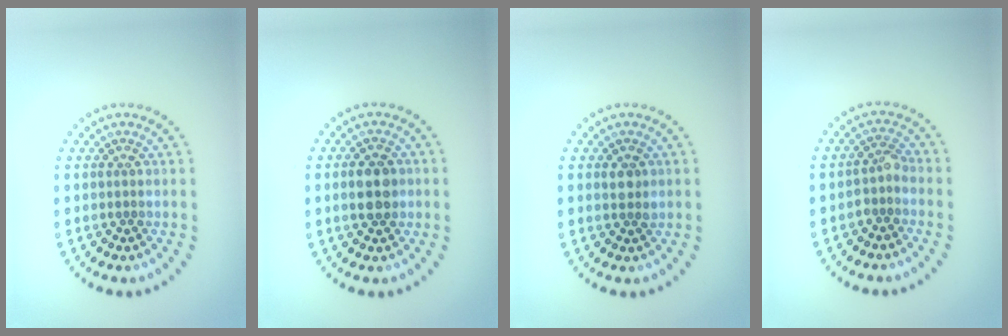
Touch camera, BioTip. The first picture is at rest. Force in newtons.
{"total": 3.3, "press": 3.3, "slide": 0.2}
{"total": 1.3, "press": 1.2, "slide": 0.5}
{"total": 1.7, "press": 1.4, "slide": 1.0}